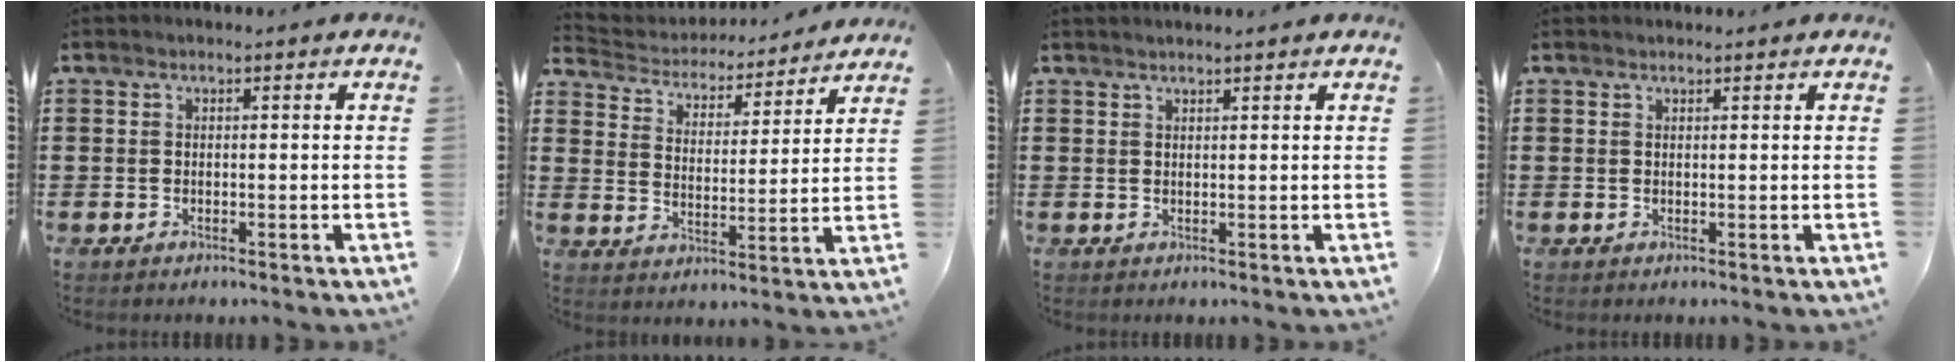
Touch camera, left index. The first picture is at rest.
{"total": 3.9, "force": [3.9, 0.6, 0.0], "torque": [-0.025, -0.030, 0.059]}
{"total": 1.0, "force": [1.0, -0.1, 0.3], "torque": [-0.006, -0.002, 0.020]}
{"total": 0.7, "force": [0.7, 0.0, 0.1], "torque": [-0.003, -0.001, 0.014]}